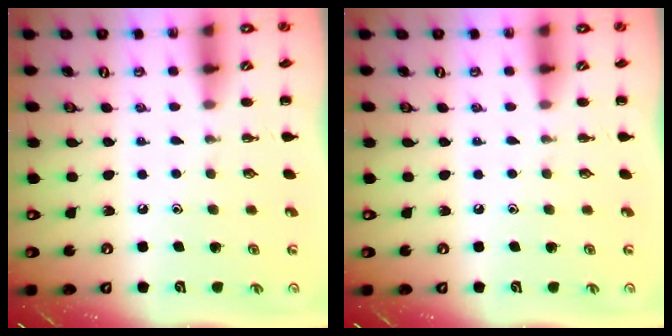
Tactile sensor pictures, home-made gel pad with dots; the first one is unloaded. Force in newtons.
{"total": 0.0}